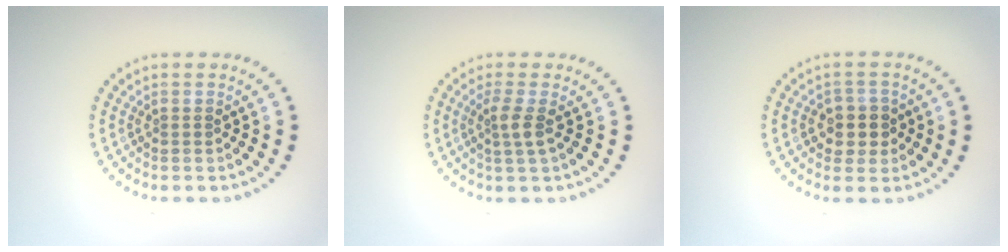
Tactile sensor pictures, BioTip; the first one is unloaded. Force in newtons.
{"total": 1.9, "press": 1.4, "slide": 1.4}
{"total": 2.6, "press": 2.5, "slide": 0.8}